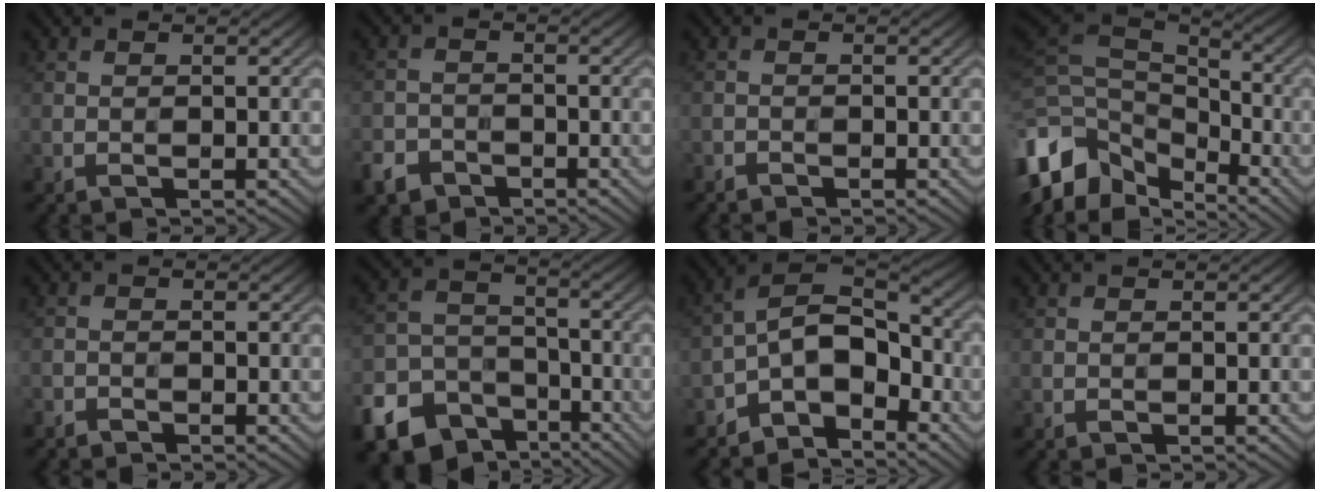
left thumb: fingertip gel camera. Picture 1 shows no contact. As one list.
[{"total": 4.0, "force": [-2.9, 2.5, 1.1], "torque": [-0.028, -0.011, -0.059]}, {"total": 1.2, "force": [-1.1, 0.1, 0.0], "torque": [0.001, -0.006, -0.018]}, {"total": 13.1, "force": [-4.4, 9.2, 8.1], "torque": [-0.236, -0.017, -0.057]}, {"total": 1.6, "force": [-1.6, 0.2, 0.0], "torque": [0.001, -0.007, -0.027]}, {"total": 12.8, "force": [-7.8, 8.6, 5.5], "torque": [-0.149, -0.044, -0.122]}, {"total": 9.6, "force": [-5.4, 4.8, 6.2], "torque": [-0.111, 0.001, -0.115]}, {"total": 0.0}]